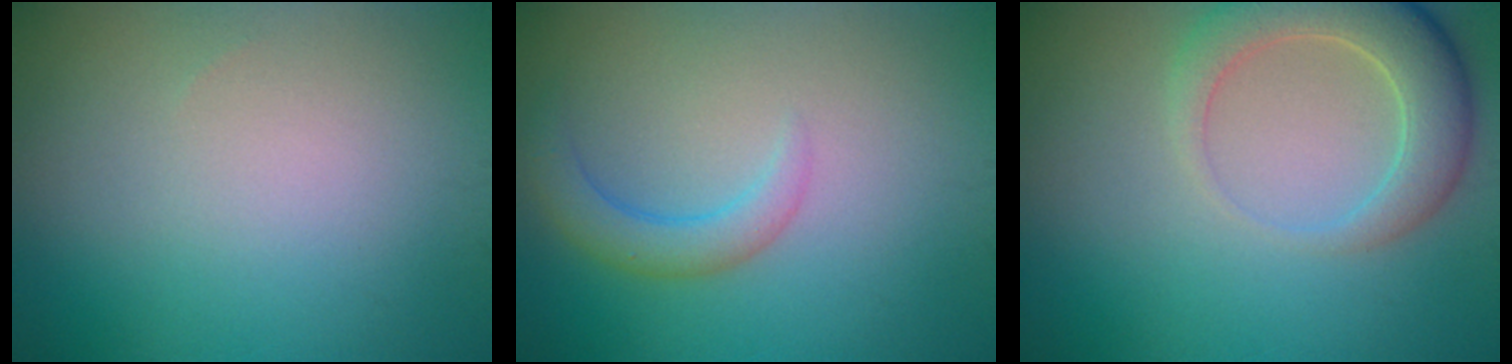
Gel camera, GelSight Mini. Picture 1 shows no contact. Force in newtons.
{"total": 2.4, "press": 2.4, "slide": 0.3}
{"total": 5.0, "press": 4.9, "slide": 0.6}